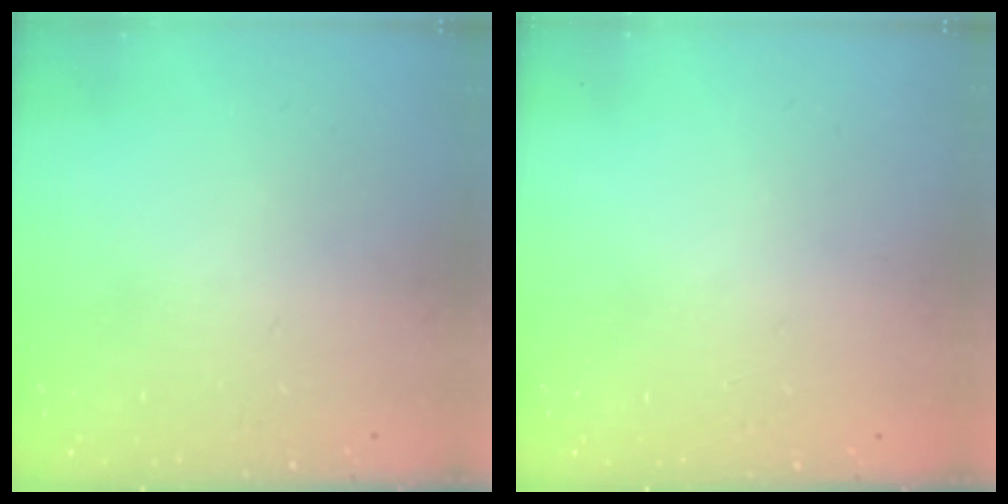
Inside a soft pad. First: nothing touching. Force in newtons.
{"total": 0.0}